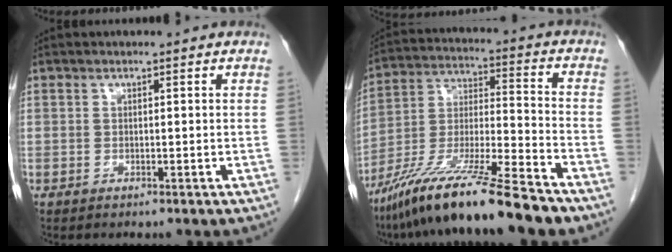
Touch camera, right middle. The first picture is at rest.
{"total": 17.9, "force": [-13.5, 0.5, 11.7], "torque": [-0.233, -0.030, -0.247]}